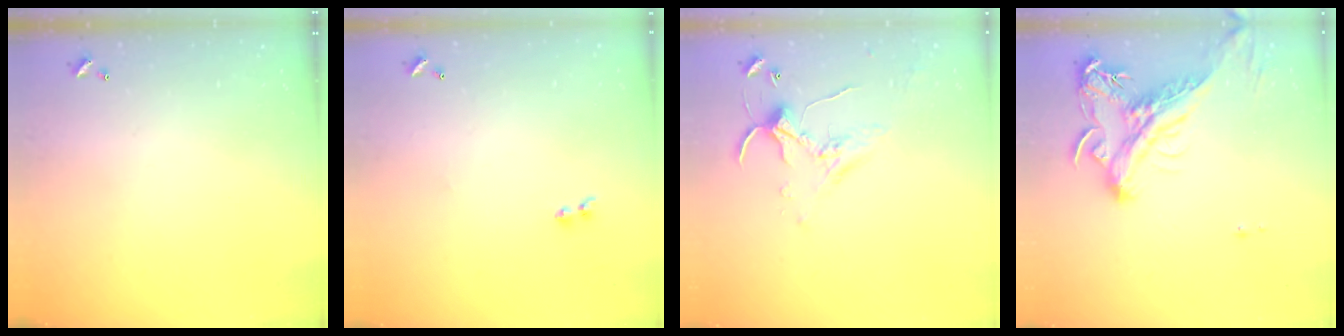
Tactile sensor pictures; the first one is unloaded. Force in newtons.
{"total": 2.0, "press": 1.7, "slide": 1.0}
{"total": 1.5, "press": 1.5, "slide": 0.3}
{"total": 4.2, "press": 3.8, "slide": 1.6}